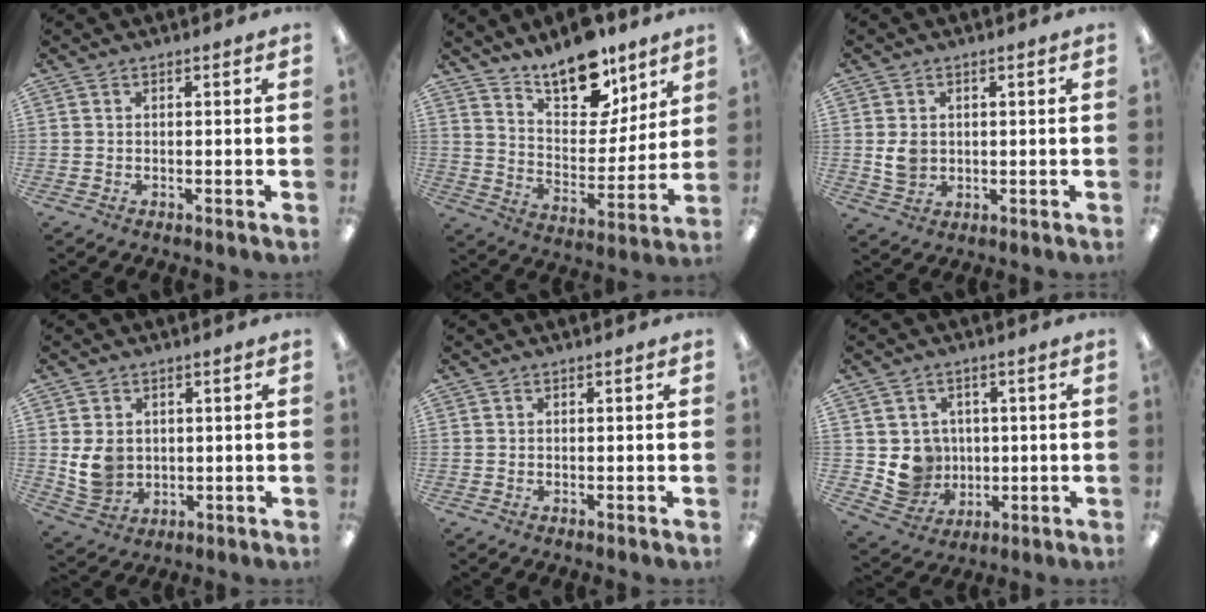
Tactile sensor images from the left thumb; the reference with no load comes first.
{"total": 14.8, "force": [11.7, 6.6, 6.2], "torque": [-0.094, -0.082, 0.209]}
{"total": 4.5, "force": [0.6, 3.8, 2.3], "torque": [-0.028, 0.001, 0.011]}
{"total": 6.5, "force": [1.0, 5.7, 3.0], "torque": [-0.063, 0.004, 0.022]}
{"total": 0.0}
{"total": 7.9, "force": [0.8, 7.8, 1.2], "torque": [-0.031, -0.003, 0.029]}